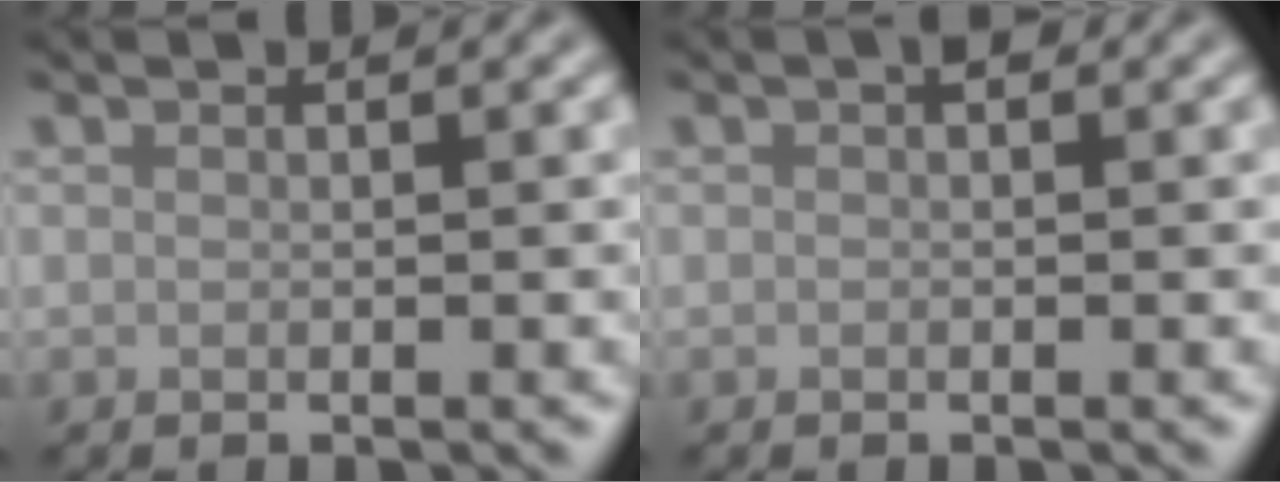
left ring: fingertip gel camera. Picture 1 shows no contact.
{"total": 0.6, "force": [0.2, 0.3, 0.4], "torque": [-0.004, 0.000, 0.002]}